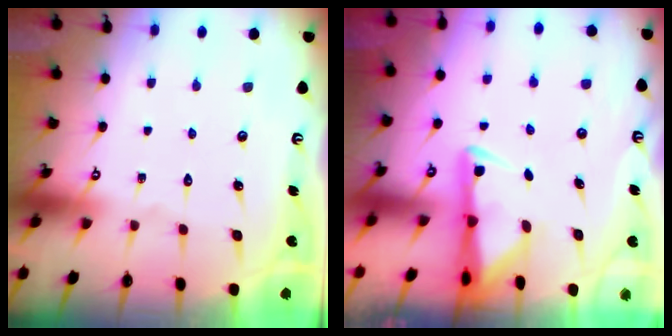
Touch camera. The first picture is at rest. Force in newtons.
{"total": 3.0, "press": 2.9, "slide": 0.6}